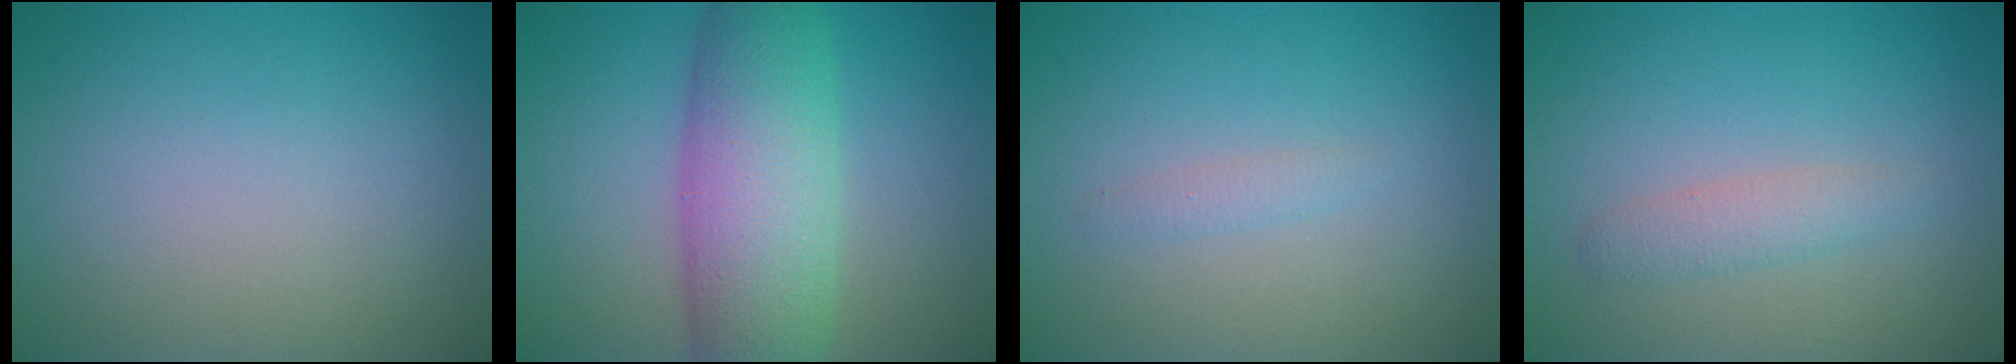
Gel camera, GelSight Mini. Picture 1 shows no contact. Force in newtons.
{"total": 8.5, "press": 8.5, "slide": 0.1}
{"total": 0.9, "press": 0.9, "slide": 0.0}
{"total": 1.8, "press": 1.8, "slide": 0.0}